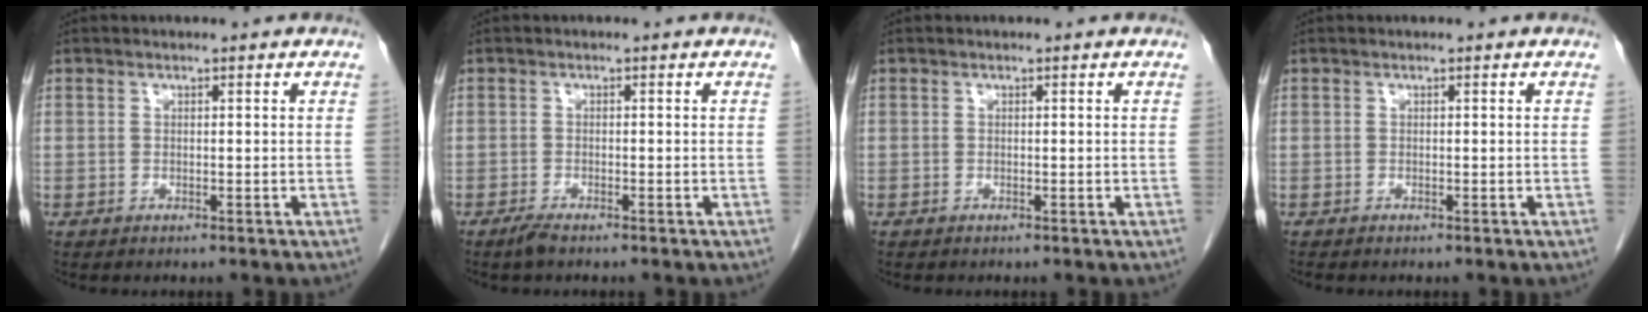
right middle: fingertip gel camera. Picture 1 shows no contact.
{"total": 1.5, "force": [-1.2, 0.1, 0.8], "torque": [-0.026, -0.005, -0.024]}
{"total": 0.0}
{"total": 0.0}